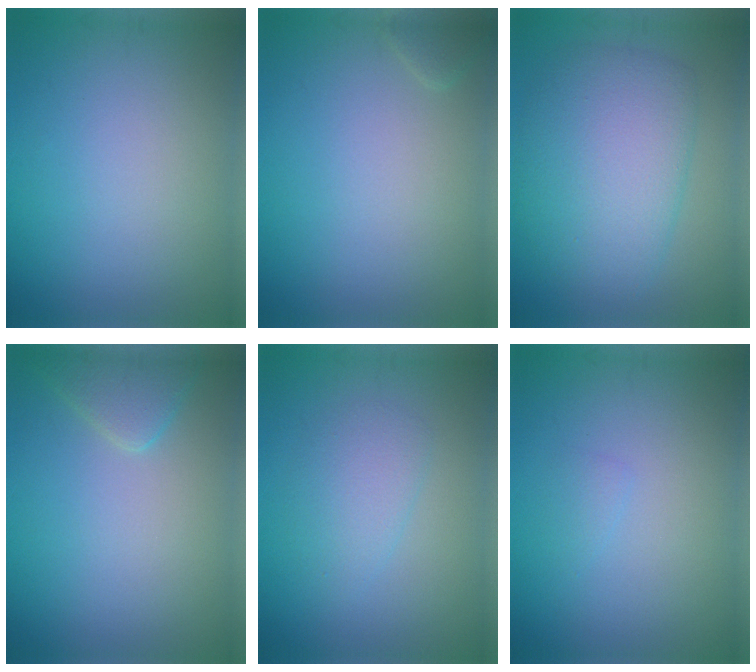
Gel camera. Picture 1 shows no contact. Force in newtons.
{"total": 0.8, "press": 0.8, "slide": 0.1}
{"total": 7.1, "press": 7.1, "slide": 0.3}
{"total": 2.3, "press": 2.2, "slide": 0.2}
{"total": 2.3, "press": 2.3, "slide": 0.2}
{"total": 0.6, "press": 0.6, "slide": 0.0}